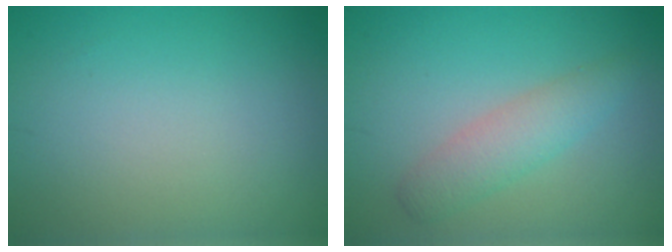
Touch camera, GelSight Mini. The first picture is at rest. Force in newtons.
{"total": 2.9, "press": 2.9, "slide": 0.1}